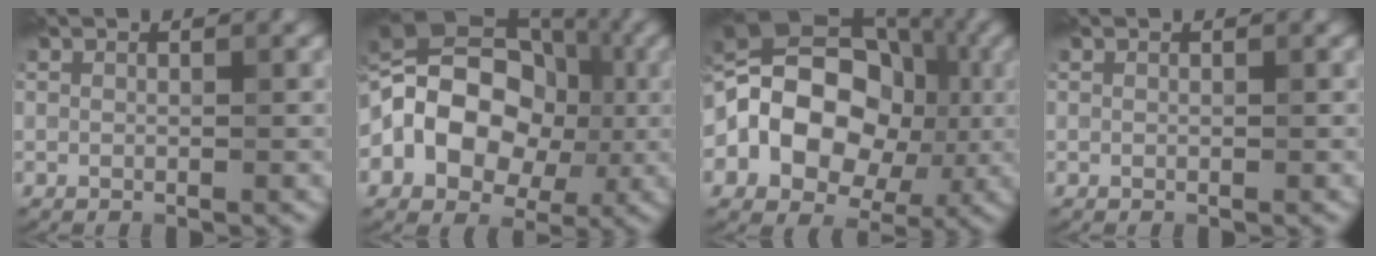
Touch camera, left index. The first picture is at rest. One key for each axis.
{"total": 11.4, "fx": -1.4, "fy": 8.4, "fz": 7.6, "tx": -0.107, "ty": 0.020, "tz": -0.044}
{"total": 12.8, "fx": -1.2, "fy": 9.4, "fz": 8.6, "tx": -0.132, "ty": 0.026, "tz": -0.042}
{"total": 0.0}